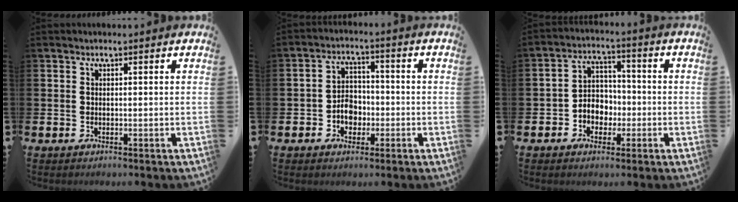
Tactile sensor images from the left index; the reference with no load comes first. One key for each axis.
{"total": 4.3, "fx": -1.3, "fy": 3.4, "fz": 2.3, "tx": -0.042, "ty": 0.006, "tz": -0.030}
{"total": 4.4, "fx": -1.3, "fy": 3.9, "fz": 1.6, "tx": -0.034, "ty": 0.006, "tz": -0.034}